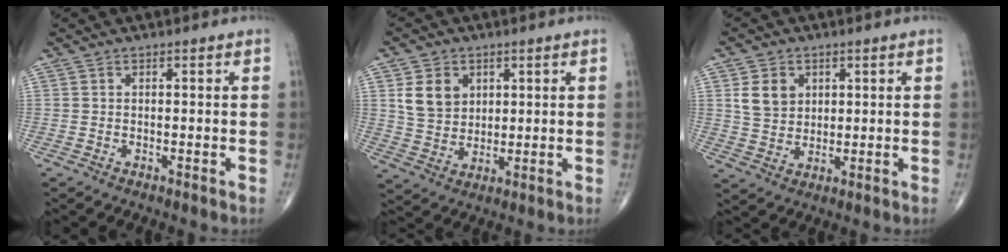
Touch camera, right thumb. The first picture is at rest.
{"total": 7.7, "force": [2.7, 6.1, 3.8], "torque": [-0.045, -0.014, 0.058]}
{"total": 6.5, "force": [2.2, 5.2, 3.2], "torque": [-0.038, -0.012, 0.046]}